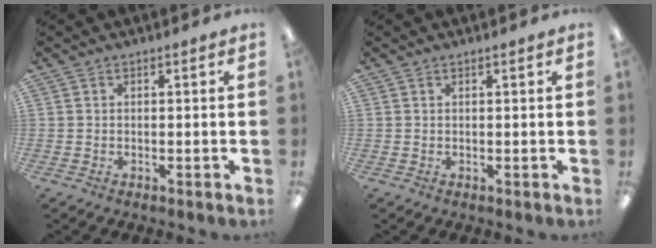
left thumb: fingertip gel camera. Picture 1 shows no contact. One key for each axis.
{"total": 0.6, "fx": 0.5, "fy": 0.0, "fz": 0.2, "tx": -0.004, "ty": 0.001, "tz": 0.010}